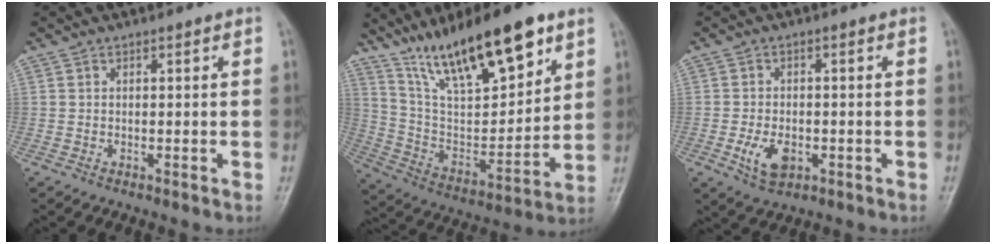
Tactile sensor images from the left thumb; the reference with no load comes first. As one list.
[{"total": 22.7, "force": [14.6, 7.1, 15.8], "torque": [-0.237, -0.048, 0.264]}, {"total": 5.6, "force": [-1.9, 3.5, 4.0], "torque": [-0.072, 0.000, -0.030]}]